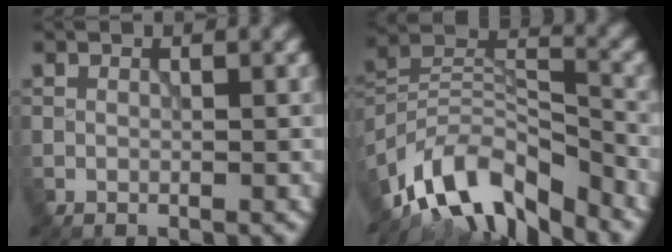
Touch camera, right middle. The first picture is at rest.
{"total": 11.6, "force": [-8.6, 4.6, 6.3], "torque": [-0.111, 0.012, -0.174]}